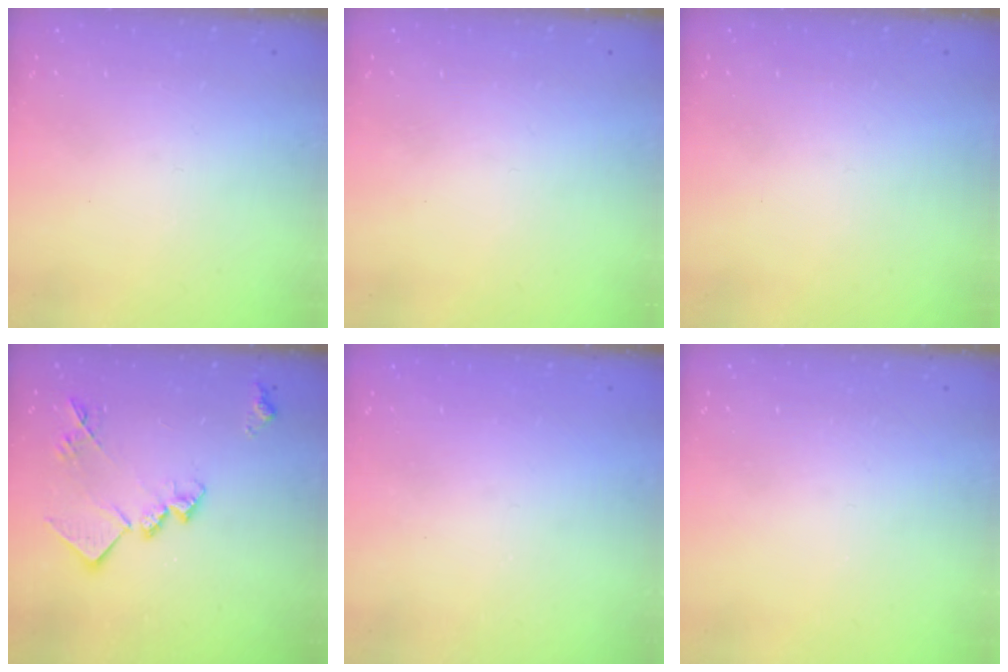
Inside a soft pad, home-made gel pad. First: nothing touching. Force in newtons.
{"total": 0.0}
{"total": 0.0}
{"total": 15.2, "press": 15.2, "slide": 0.8}
{"total": 1.0, "press": 1.0, "slide": 0.1}
{"total": 0.0}